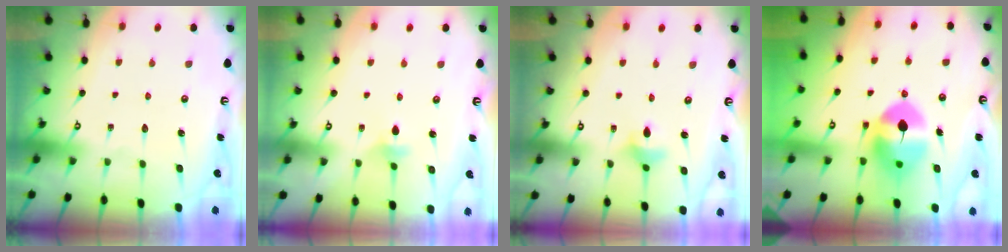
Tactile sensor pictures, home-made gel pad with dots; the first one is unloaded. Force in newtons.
{"total": 5.0, "press": 5.0, "slide": 0.7}
{"total": 4.2, "press": 4.0, "slide": 1.2}
{"total": 11.2, "press": 11.0, "slide": 1.5}